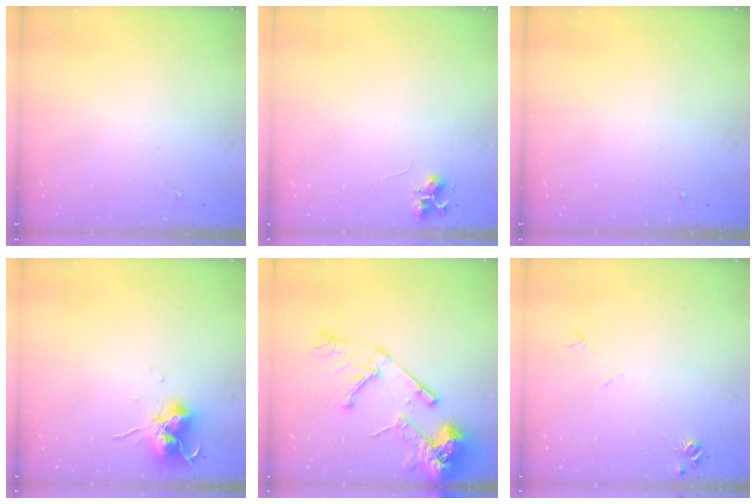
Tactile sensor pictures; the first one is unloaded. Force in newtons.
{"total": 6.9, "press": 6.9, "slide": 0.7}
{"total": 0.0}
{"total": 12.2, "press": 12.1, "slide": 1.3}
{"total": 19.4, "press": 19.2, "slide": 2.7}
{"total": 5.5, "press": 5.5, "slide": 0.7}